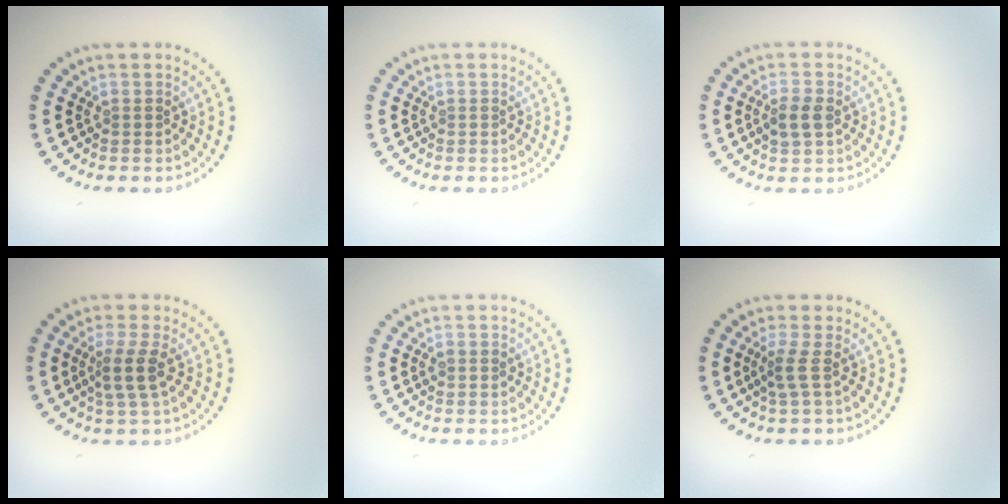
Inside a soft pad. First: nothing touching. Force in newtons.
{"total": 0.0}
{"total": 2.3, "press": 2.3, "slide": 0.1}
{"total": 2.5, "press": 2.0, "slide": 1.5}
{"total": 1.0, "press": 1.0, "slide": 0.1}
{"total": 1.8, "press": 1.1, "slide": 1.4}